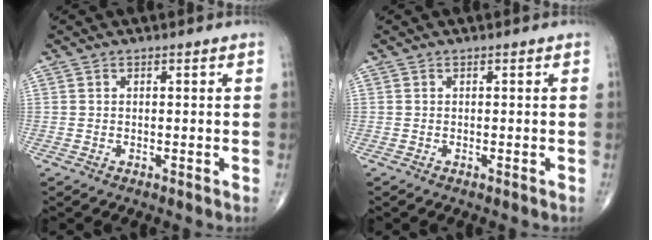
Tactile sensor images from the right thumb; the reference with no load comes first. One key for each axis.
{"total": 0.0}